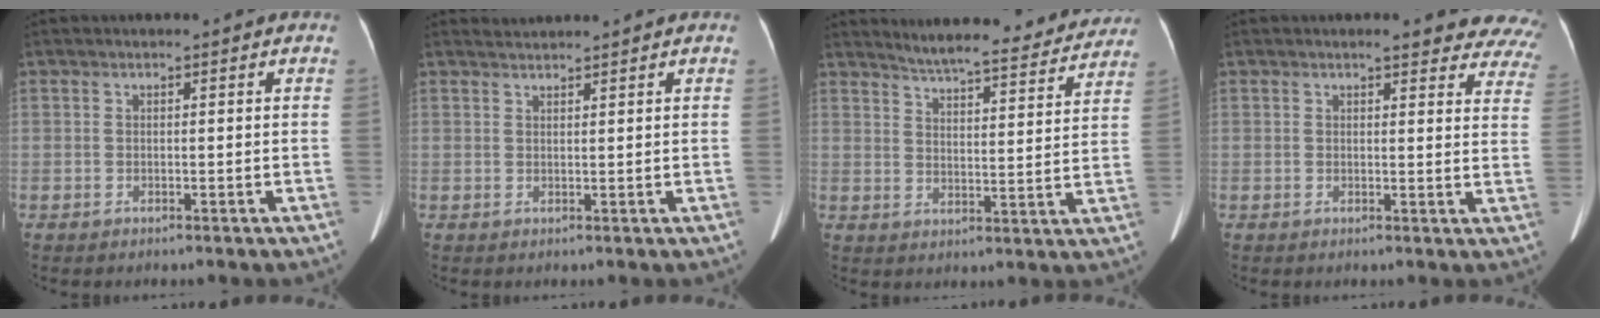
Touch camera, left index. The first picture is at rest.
{"total": 1.8, "force": [1.8, -0.1, -0.1], "torque": [-0.003, 0.017, 0.040]}
{"total": 18.7, "force": [17.5, 2.7, 6.2], "torque": [-0.079, -0.023, 0.219]}
{"total": 13.2, "force": [12.3, 3.2, 3.7], "torque": [0.003, -0.030, 0.104]}